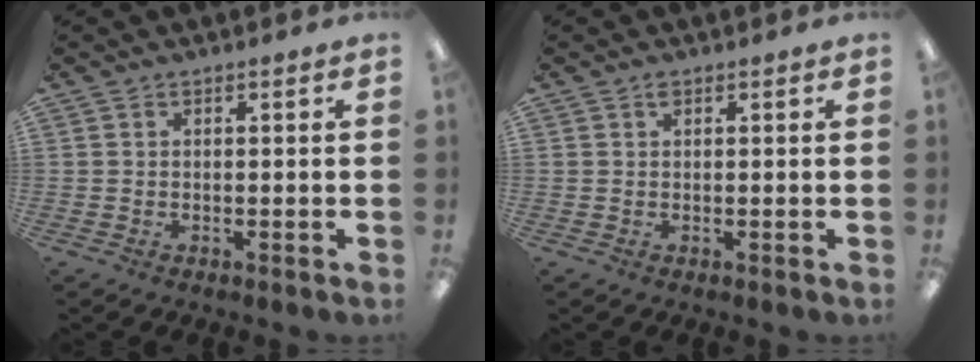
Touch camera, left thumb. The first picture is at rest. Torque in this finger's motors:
{"motor_torque": [0.41, 0.02, 0.62, 0.04, 0.00]}